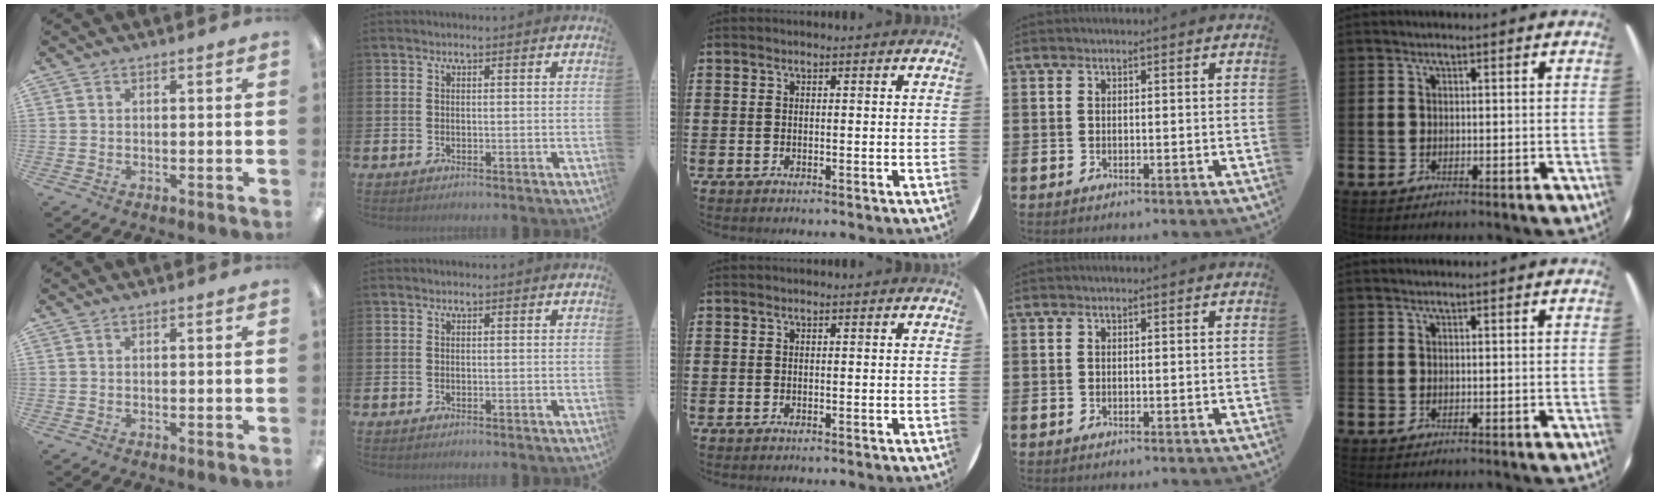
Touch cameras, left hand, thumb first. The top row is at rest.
{}